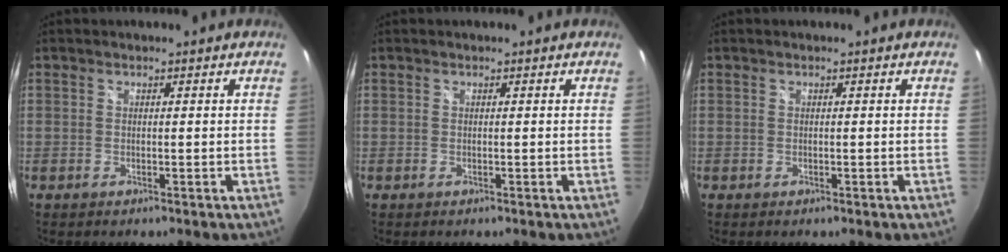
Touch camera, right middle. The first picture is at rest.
{"total": 0.0}
{"total": 0.0}